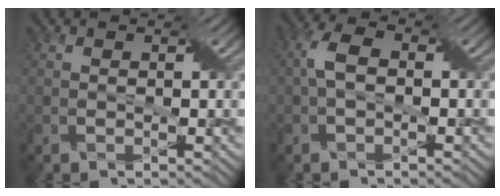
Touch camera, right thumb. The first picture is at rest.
{"total": 3.4, "force": [-0.1, 1.9, 2.8], "torque": [-0.066, 0.012, -0.006]}